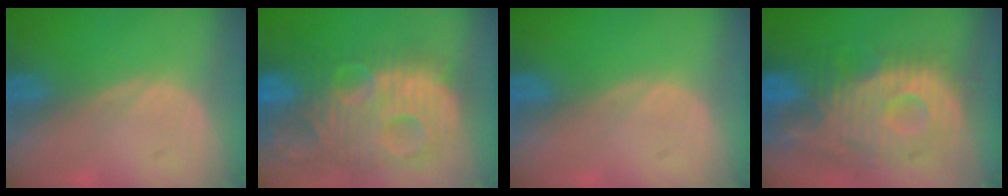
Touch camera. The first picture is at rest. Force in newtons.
{"total": 14.0, "press": 12.1, "slide": 7.2}
{"total": 0.0}
{"total": 12.3, "press": 10.8, "slide": 5.9}